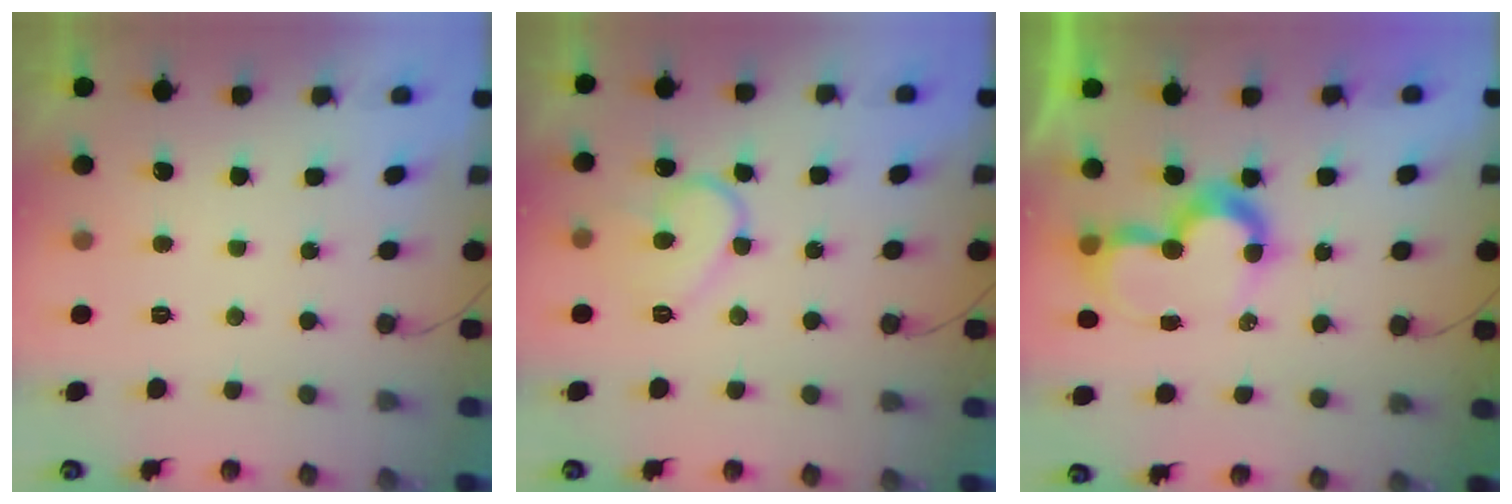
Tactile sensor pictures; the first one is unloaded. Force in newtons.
{"total": 9.5, "press": 9.5, "slide": 0.9}
{"total": 10.0, "press": 10.0, "slide": 0.9}